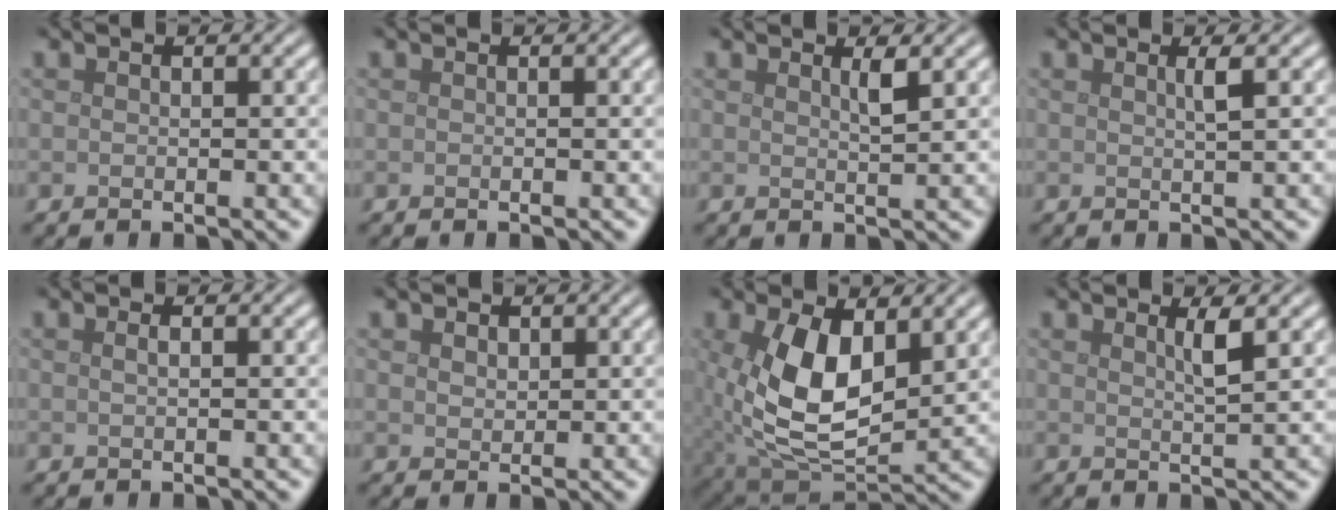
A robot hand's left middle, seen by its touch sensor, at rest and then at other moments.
{"total": 0.0}
{"total": 1.3, "force": [0.8, 0.2, 1.0], "torque": [-0.014, -0.001, 0.011]}
{"total": 1.3, "force": [0.6, 0.3, 1.2], "torque": [-0.014, 0.001, 0.005]}
{"total": 0.8, "force": [0.2, 0.3, 0.7], "torque": [-0.011, 0.004, 0.001]}
{"total": 1.1, "force": [0.8, 0.7, 0.3], "torque": [-0.008, 0.000, 0.014]}
{"total": 9.3, "force": [1.4, 5.3, 7.5], "torque": [-0.172, -0.022, 0.037]}
{"total": 1.8, "force": [0.9, 0.3, 1.5], "torque": [-0.021, 0.000, 0.009]}